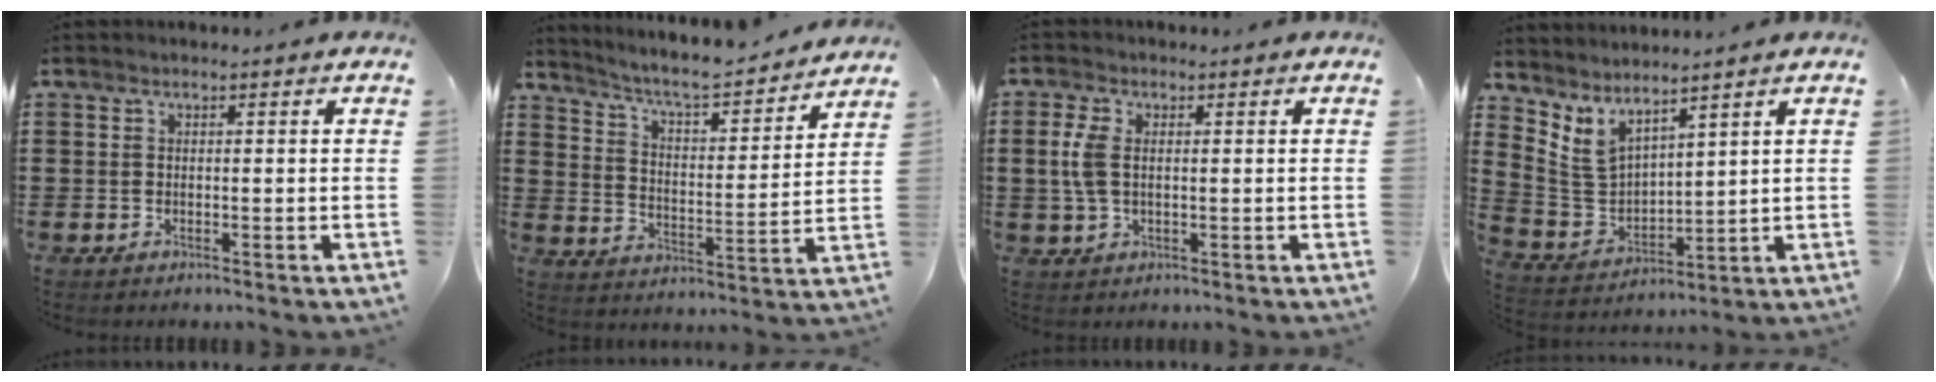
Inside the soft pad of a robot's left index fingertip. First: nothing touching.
{"total": 5.2, "force": [4.9, 0.1, 1.9], "torque": [-0.059, -0.039, 0.074]}
{"total": 4.3, "force": [0.3, 2.3, 3.6], "torque": [-0.103, -0.003, -0.005]}
{"total": 5.4, "force": [4.6, 2.0, 2.0], "torque": [-0.064, -0.025, 0.085]}